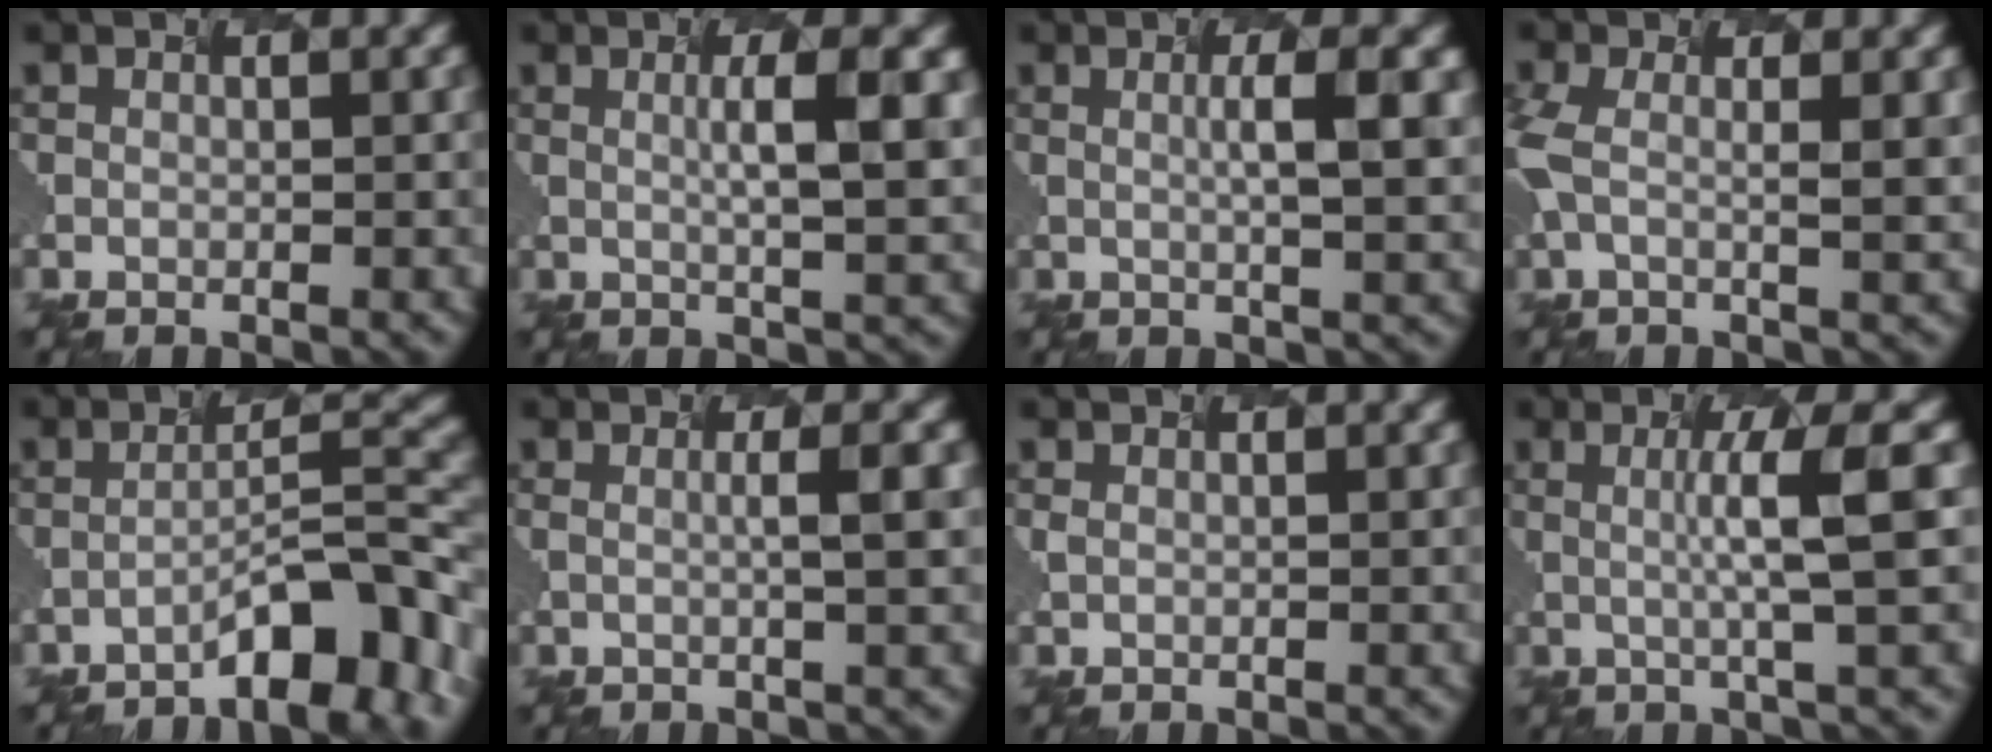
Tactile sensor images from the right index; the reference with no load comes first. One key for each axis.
{"total": 3.4, "fx": 0.2, "fy": 0.2, "fz": 3.3, "tx": -0.055, "ty": 0.005, "tz": 0.015}
{"total": 2.5, "fx": 0.0, "fy": 0.1, "fz": 2.5, "tx": -0.043, "ty": 0.004, "tz": 0.009}
{"total": 4.0, "fx": -0.1, "fy": 1.4, "fz": 3.8, "tx": -0.092, "ty": 0.002, "tz": 0.004}
{"total": 6.4, "fx": -4.8, "fy": 0.6, "fz": 4.2, "tx": -0.066, "ty": 0.020, "tz": -0.068}
{"total": 1.8, "fx": -0.4, "fy": 0.1, "fz": 1.7, "tx": -0.031, "ty": 0.006, "tz": -0.002}
{"total": 0.0}
{"total": 4.1, "fx": -0.2, "fy": -0.2, "fz": 4.1, "tx": -0.082, "ty": 0.005, "tz": 0.009}